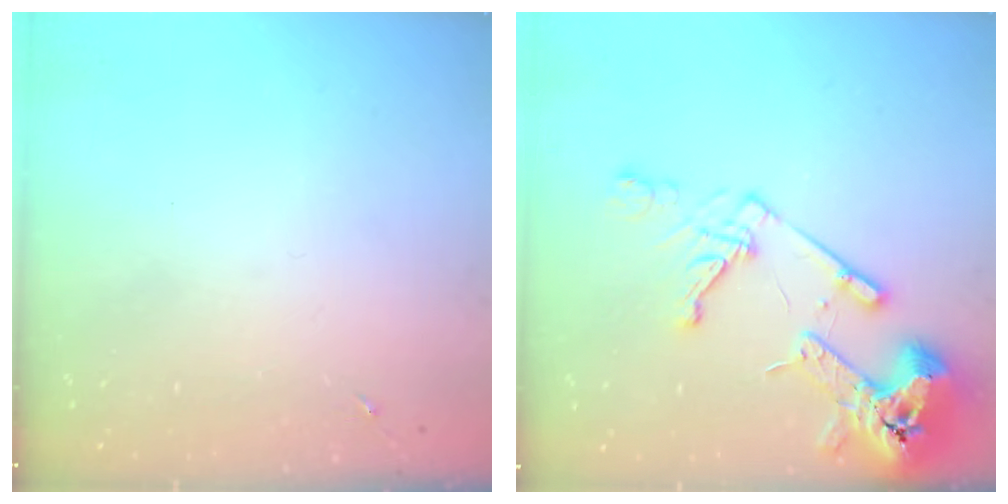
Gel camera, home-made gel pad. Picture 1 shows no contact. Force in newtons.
{"total": 18.8, "press": 18.6, "slide": 2.5}